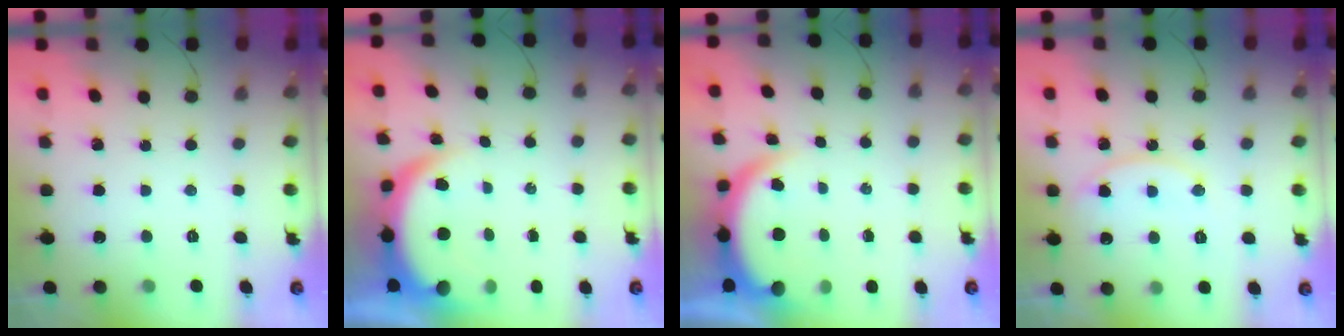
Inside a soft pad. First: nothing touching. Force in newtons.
{"total": 6.7, "press": 6.7, "slide": 1.0}
{"total": 5.3, "press": 5.3, "slide": 0.3}
{"total": 10.9, "press": 10.9, "slide": 0.7}